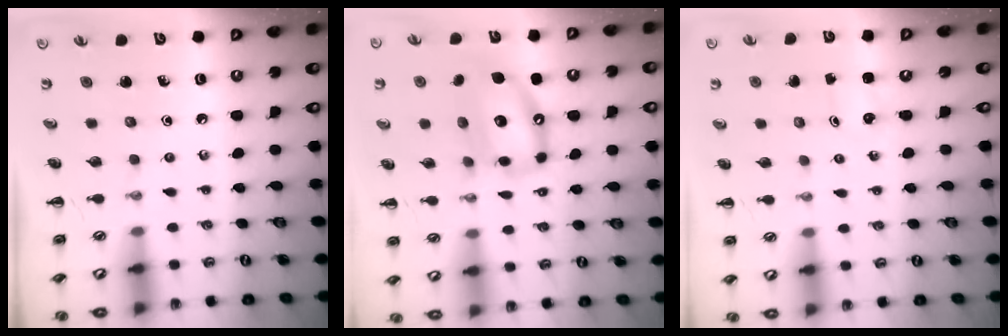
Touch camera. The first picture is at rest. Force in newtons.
{"total": 13.8, "press": 13.3, "slide": 3.7}
{"total": 0.9, "press": 0.8, "slide": 0.2}